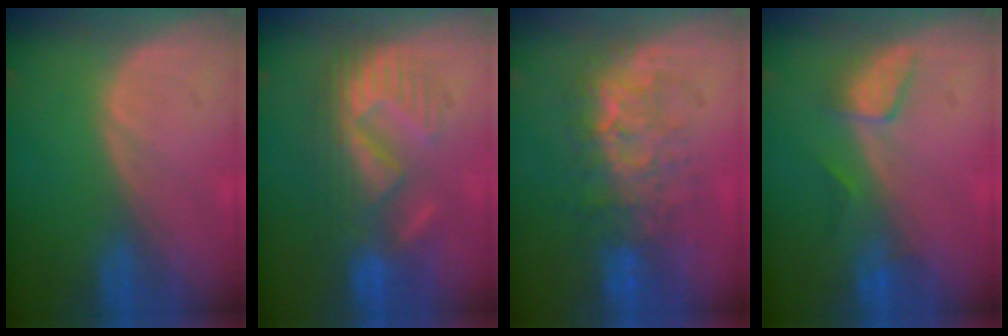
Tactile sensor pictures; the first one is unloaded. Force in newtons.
{"total": 8.7, "press": 8.6, "slide": 1.4}
{"total": 8.5, "press": 8.0, "slide": 2.9}
{"total": 3.2, "press": 3.1, "slide": 0.3}